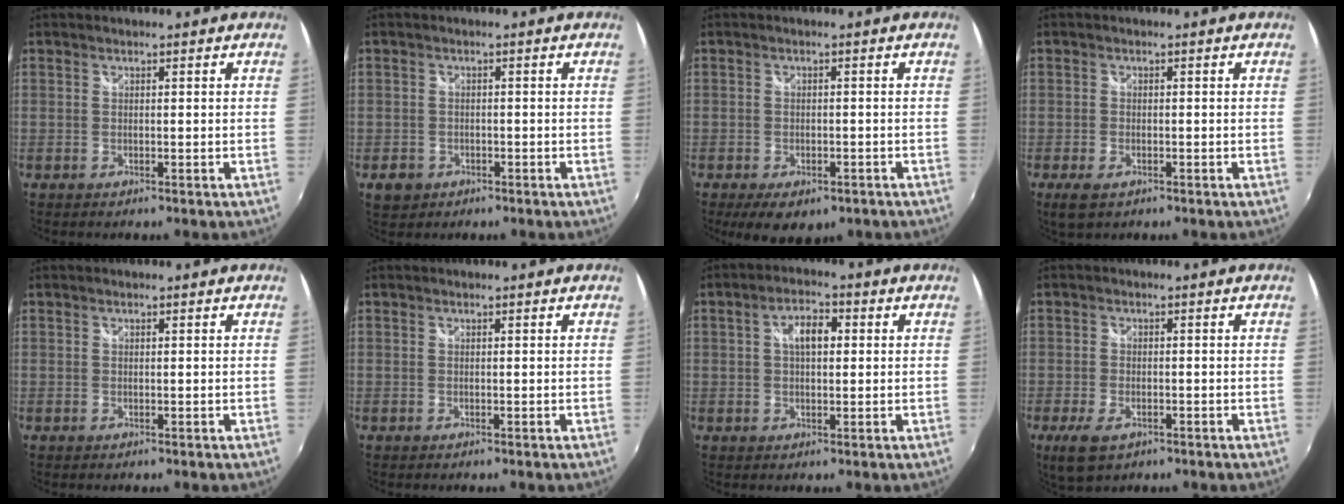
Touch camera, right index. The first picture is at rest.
{"total": 3.3, "force": [-1.4, 2.9, 0.8], "torque": [-0.027, 0.005, -0.016]}
{"total": 7.1, "force": [-4.4, 3.7, 4.2], "torque": [-0.090, -0.019, -0.062]}
{"total": 3.6, "force": [-2.0, 1.9, 2.4], "torque": [-0.055, -0.008, -0.034]}
{"total": 0.0}
{"total": 0.0}
{"total": 5.2, "force": [0.9, 2.7, 4.3], "torque": [-0.075, 0.015, 0.015]}
{"total": 5.5, "force": [-2.9, 2.9, 3.7], "torque": [-0.090, -0.014, -0.051]}